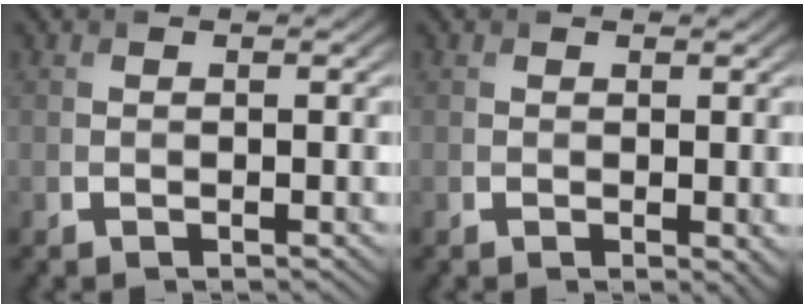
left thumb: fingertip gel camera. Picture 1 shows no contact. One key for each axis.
{"total": 0.5, "fx": -0.2, "fy": 0.2, "fz": 0.5, "tx": -0.004, "ty": -0.003, "tz": 0.004}